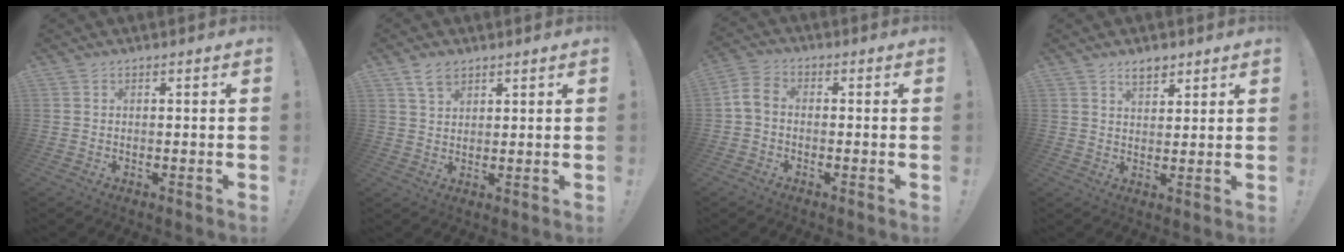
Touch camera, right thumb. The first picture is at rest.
{"total": 4.7, "force": [3.2, 2.6, 2.1], "torque": [-0.036, -0.009, 0.060]}
{"total": 4.3, "force": [-0.3, 2.6, 3.4], "torque": [-0.071, 0.009, -0.004]}
{"total": 4.7, "force": [3.4, 2.5, 2.1], "torque": [-0.026, -0.013, 0.059]}